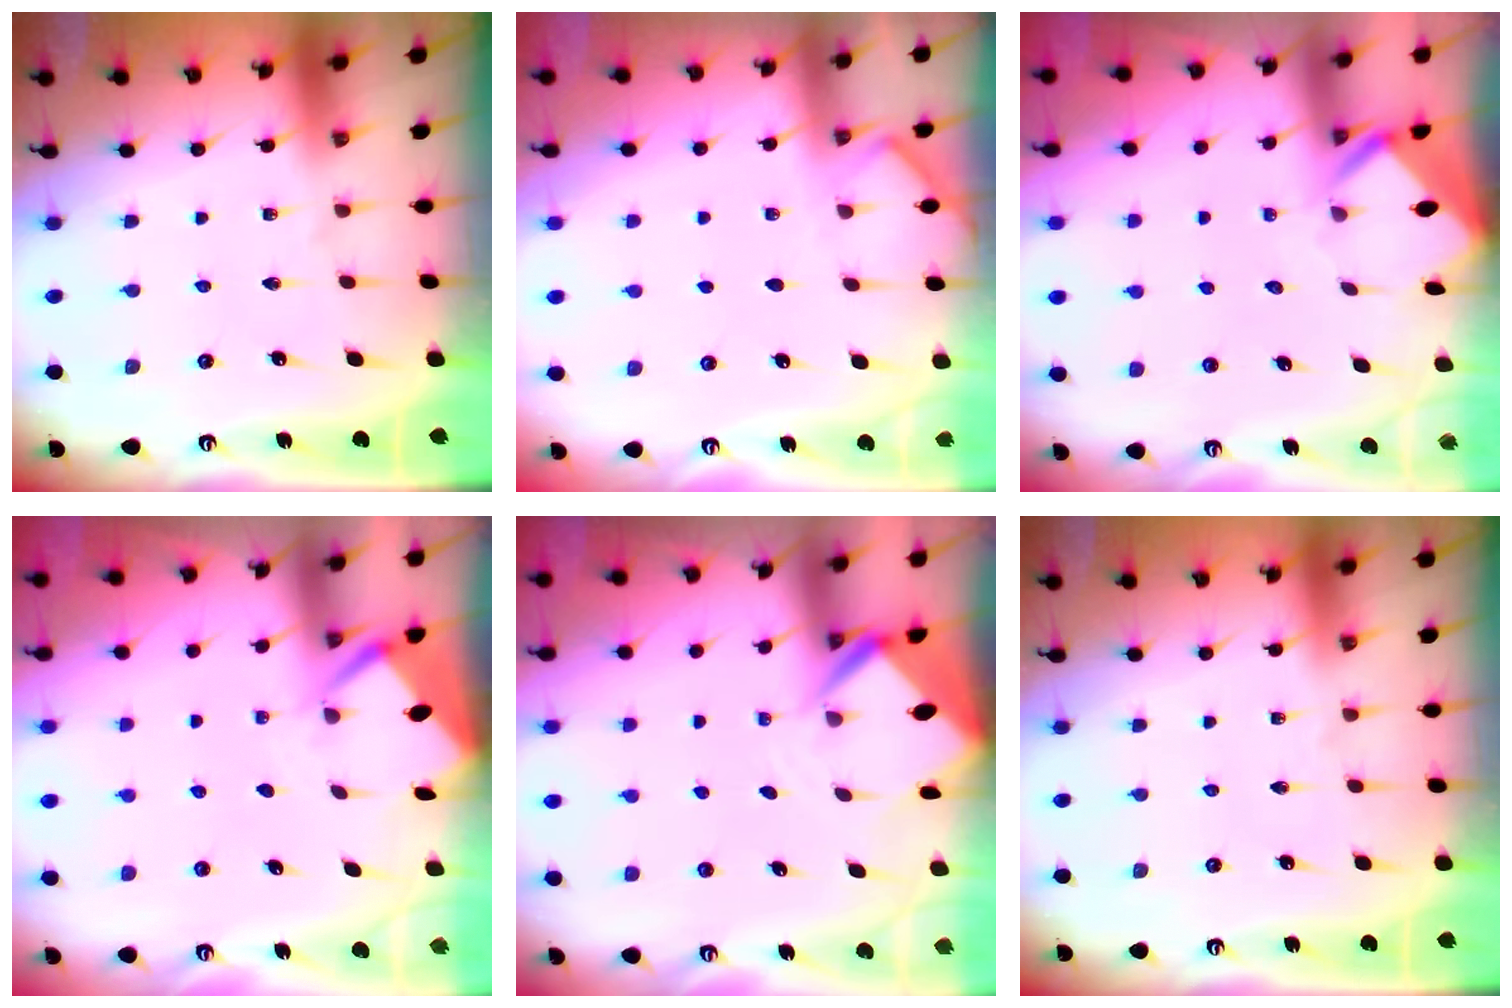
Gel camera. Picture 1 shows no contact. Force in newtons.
{"total": 3.6, "press": 3.6, "slide": 0.3}
{"total": 2.9, "press": 2.9, "slide": 0.2}
{"total": 2.8, "press": 2.8, "slide": 0.4}
{"total": 3.4, "press": 3.4, "slide": 0.2}
{"total": 0.0}